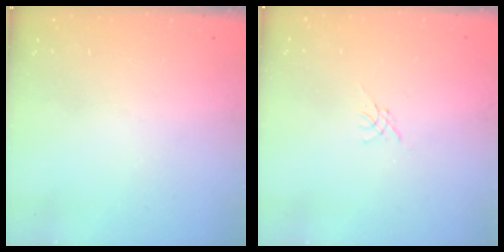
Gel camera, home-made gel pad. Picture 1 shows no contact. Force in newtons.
{"total": 0.0}